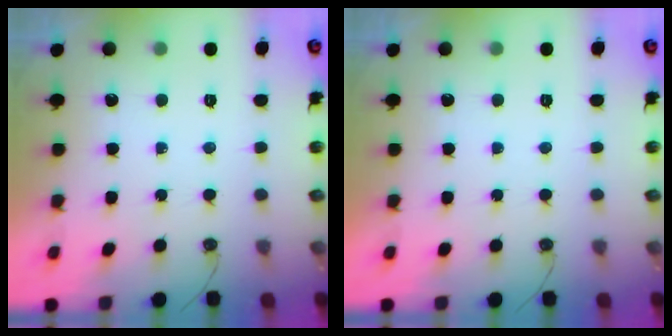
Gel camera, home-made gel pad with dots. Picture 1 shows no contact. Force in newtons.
{"total": 0.0}